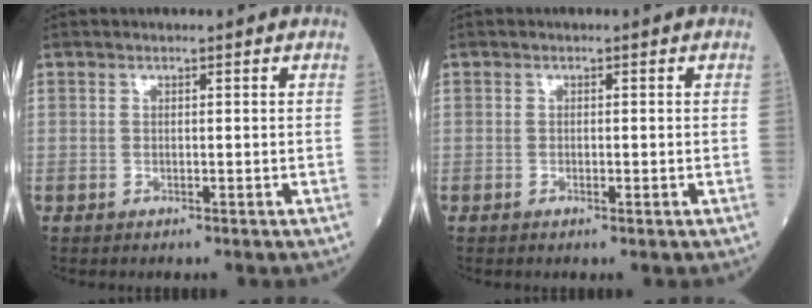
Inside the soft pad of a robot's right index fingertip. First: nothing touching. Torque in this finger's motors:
{"motor_torque": [-0.04, -0.10, -0.04, -0.01]}